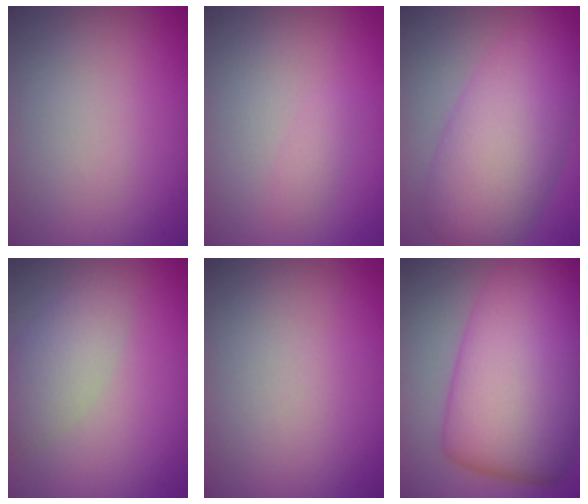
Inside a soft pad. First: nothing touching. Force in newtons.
{"total": 0.8, "press": 0.8, "slide": 0.1}
{"total": 7.2, "press": 7.2, "slide": 0.3}
{"total": 3.1, "press": 3.1, "slide": 0.2}
{"total": 0.0}
{"total": 13.6, "press": 13.6, "slide": 0.2}